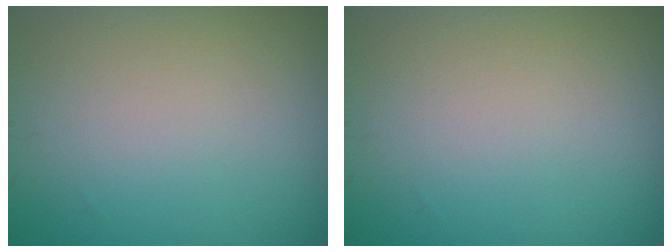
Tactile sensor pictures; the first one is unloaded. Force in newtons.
{"total": 0.0}